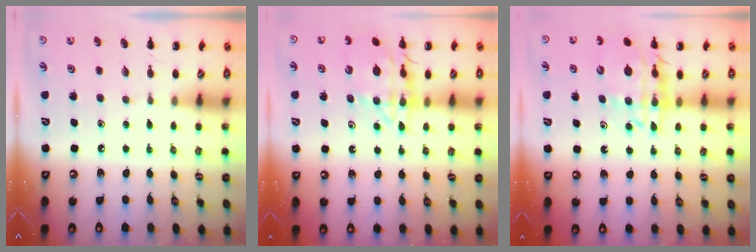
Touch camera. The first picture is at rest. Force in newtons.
{"total": 13.4, "press": 13.1, "slide": 2.9}
{"total": 13.2, "press": 12.7, "slide": 3.4}